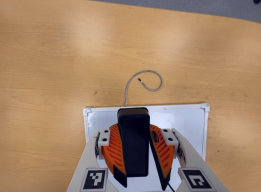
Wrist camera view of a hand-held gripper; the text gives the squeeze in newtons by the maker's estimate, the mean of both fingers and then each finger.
{"total": 11.0, "left": 10.3, "right": 11.7}